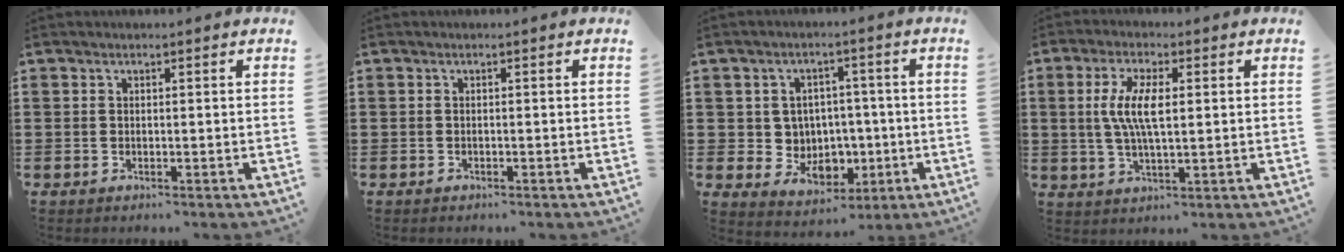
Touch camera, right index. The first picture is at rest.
{"total": 0.6, "force": [-0.6, 0.0, 0.0], "torque": [-0.001, -0.001, -0.012]}
{"total": 5.5, "force": [0.5, 5.4, 1.0], "torque": [-0.032, -0.004, 0.010]}
{"total": 7.0, "force": [0.7, 2.3, 6.6], "torque": [-0.134, 0.005, 0.008]}